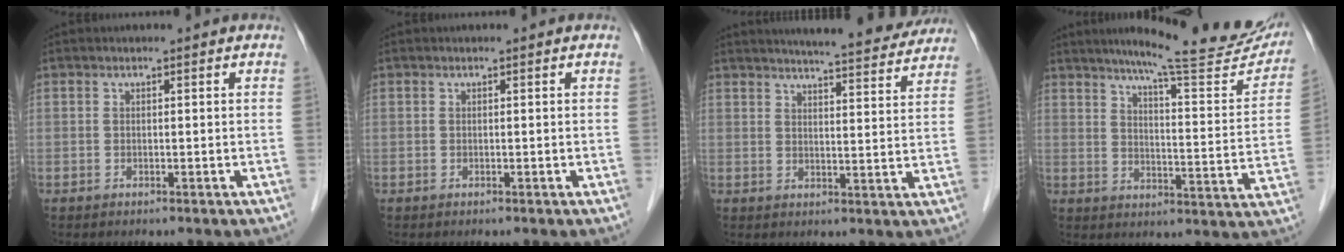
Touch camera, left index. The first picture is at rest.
{"total": 0.0}
{"total": 16.4, "force": [15.2, 1.8, 6.0], "torque": [-0.078, -0.010, 0.184]}
{"total": 21.6, "force": [18.8, 1.9, 10.5], "torque": [-0.138, -0.047, 0.234]}